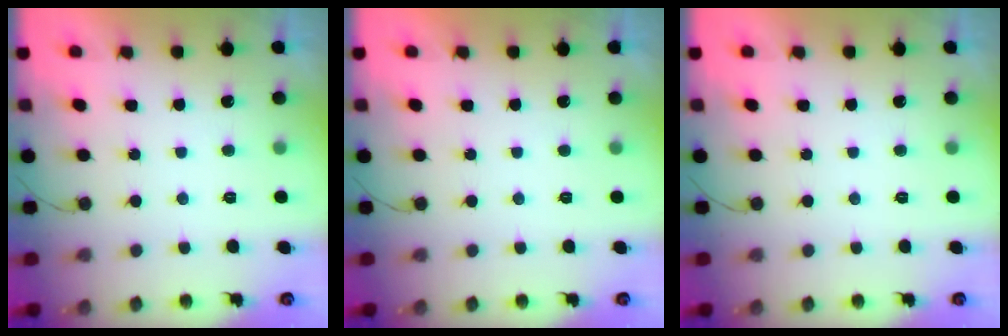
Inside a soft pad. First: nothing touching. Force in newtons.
{"total": 0.0}
{"total": 0.0}